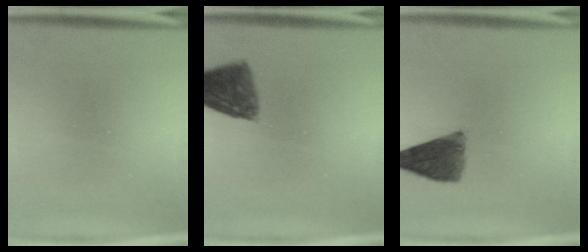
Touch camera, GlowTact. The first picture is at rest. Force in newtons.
{"total": 7.9}
{"total": 7.1}